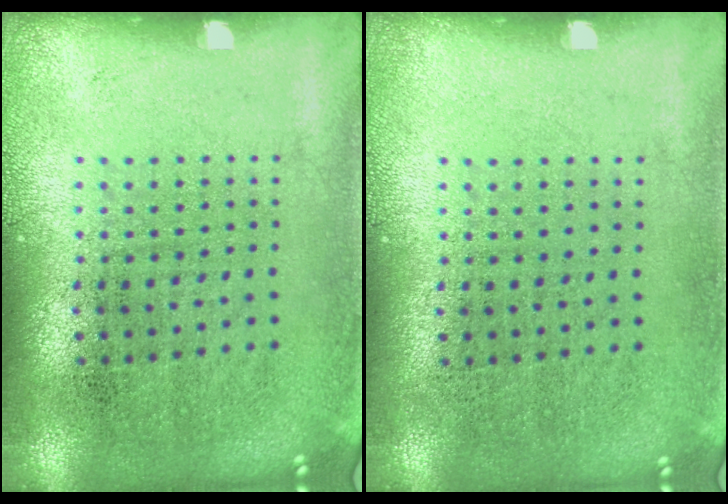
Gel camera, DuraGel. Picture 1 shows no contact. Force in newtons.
{"total": 0.0}